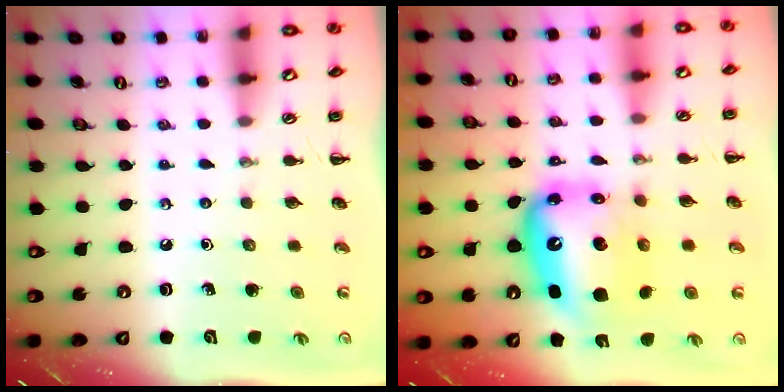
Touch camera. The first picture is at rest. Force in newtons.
{"total": 14.2, "press": 13.7, "slide": 3.9}